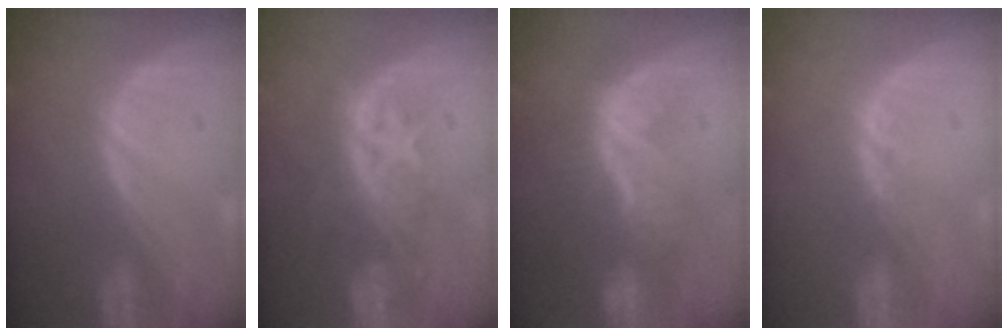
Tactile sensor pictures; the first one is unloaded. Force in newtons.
{"total": 8.5, "press": 7.3, "slide": 4.4}
{"total": 8.4, "press": 7.9, "slide": 2.6}
{"total": 1.8, "press": 1.5, "slide": 1.0}